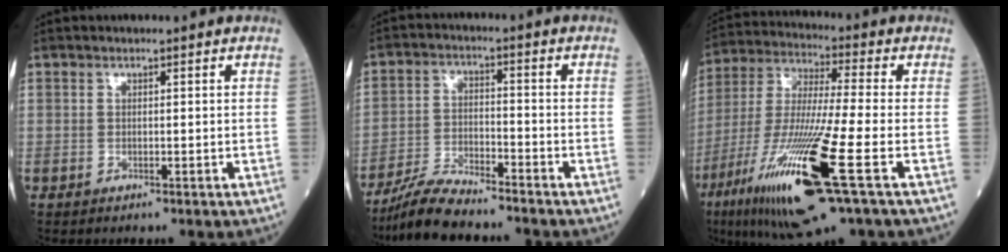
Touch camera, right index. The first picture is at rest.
{"total": 7.9, "force": [-7.3, 0.6, 3.0], "torque": [-0.061, -0.014, -0.137]}
{"total": 20.4, "force": [-8.5, 0.9, 18.6], "torque": [-0.387, -0.045, -0.160]}